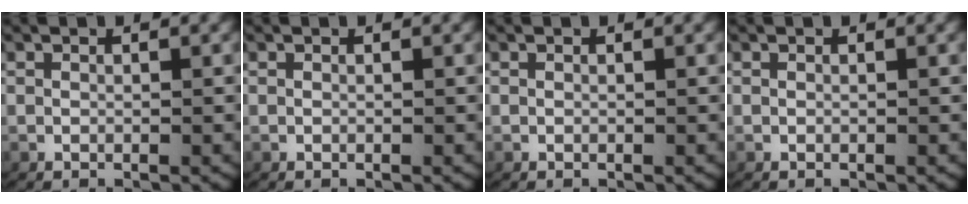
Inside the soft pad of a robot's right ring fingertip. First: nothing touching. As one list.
[{"total": 0.0}, {"total": 0.0}, {"total": 0.0}]